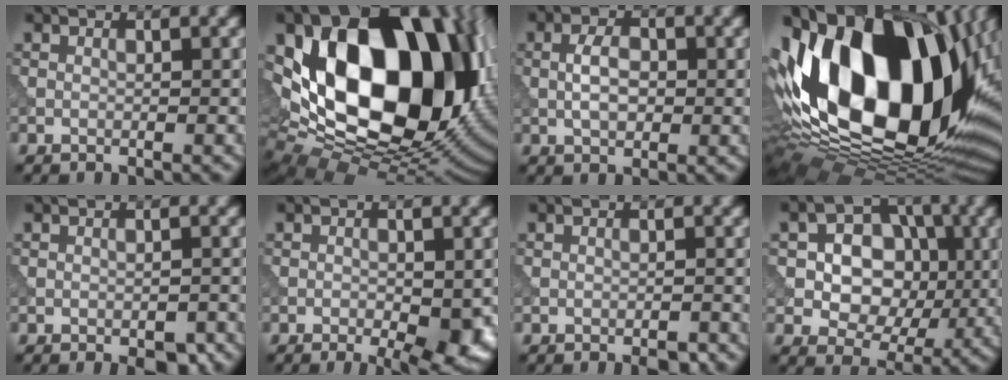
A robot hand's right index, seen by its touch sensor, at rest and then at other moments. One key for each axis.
{"total": 21.2, "fx": 3.5, "fy": 13.7, "fz": 15.8, "tx": -0.281, "ty": -0.013, "tz": 0.091}
{"total": 2.9, "fx": -0.2, "fy": 1.7, "fz": 2.4, "tx": -0.050, "ty": 0.002, "tz": -0.005}
{"total": 20.1, "fx": 3.3, "fy": 12.3, "fz": 15.5, "tx": -0.298, "ty": 0.013, "tz": 0.047}
{"total": 2.8, "fx": -1.8, "fy": 1.0, "fz": 1.9, "tx": -0.023, "ty": -0.011, "tz": -0.021}
{"total": 5.3, "fx": -1.8, "fy": 2.1, "fz": 4.5, "tx": -0.059, "ty": -0.010, "tz": -0.025}
{"total": 1.4, "fx": -1.1, "fy": 0.3, "fz": 0.9, "tx": -0.009, "ty": -0.006, "tz": -0.015}
{"total": 7.8, "fx": 0.6, "fy": 6.3, "fz": 4.5, "tx": -0.065, "ty": 0.017, "tz": -0.004}